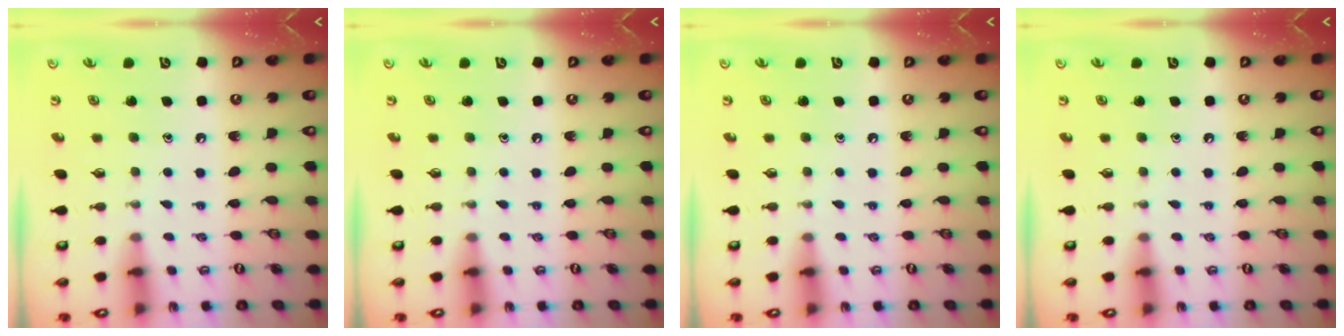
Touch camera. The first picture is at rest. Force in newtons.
{"total": 0.0}
{"total": 0.0}
{"total": 0.0}